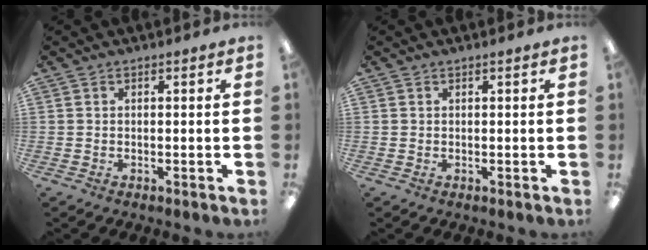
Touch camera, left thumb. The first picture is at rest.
{"total": 0.0}